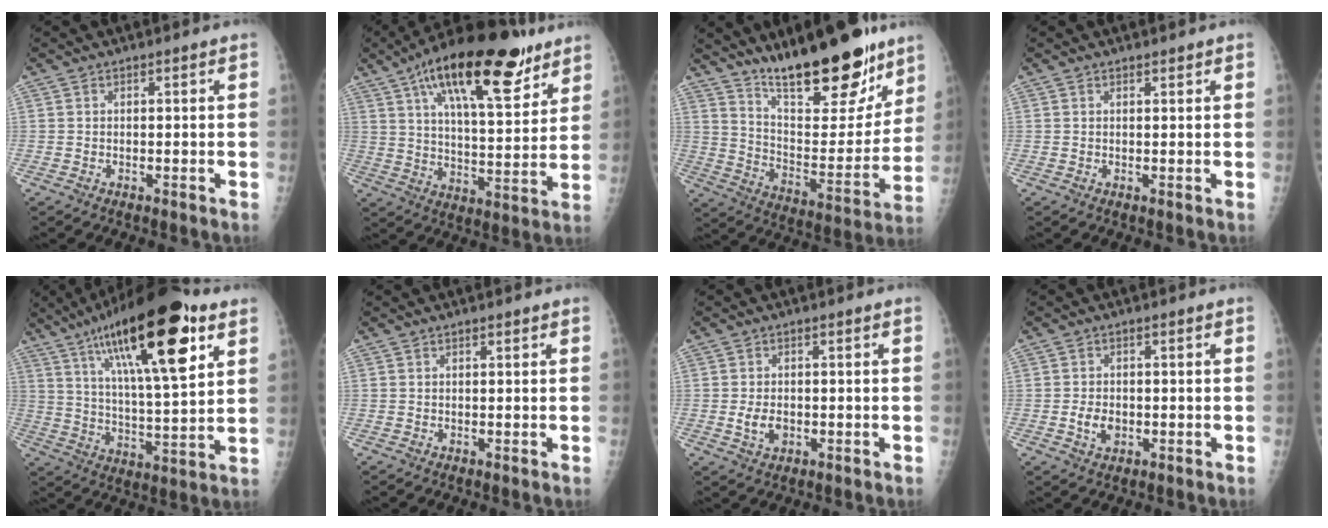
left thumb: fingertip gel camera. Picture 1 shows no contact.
{"total": 23.8, "force": [14.0, 8.6, 17.3], "torque": [-0.250, -0.039, 0.223]}
{"total": 23.5, "force": [17.0, 7.2, 14.5], "torque": [-0.173, -0.098, 0.275]}
{"total": 0.7, "force": [0.6, 0.2, 0.3], "torque": [-0.004, -0.004, 0.011]}
{"total": 24.9, "force": [12.4, 6.9, 20.5], "torque": [-0.318, -0.028, 0.205]}
{"total": 0.7, "force": [0.4, 0.2, 0.5], "torque": [-0.008, -0.001, 0.007]}
{"total": 3.5, "force": [-0.6, 2.4, 2.5], "torque": [-0.041, -0.001, -0.006]}
{"total": 3.5, "force": [-0.7, 2.5, 2.3], "torque": [-0.035, 0.001, -0.008]}